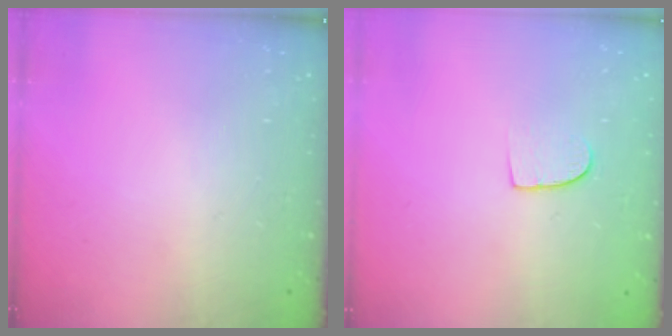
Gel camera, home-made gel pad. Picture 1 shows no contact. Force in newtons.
{"total": 7.3, "press": 7.2, "slide": 0.5}